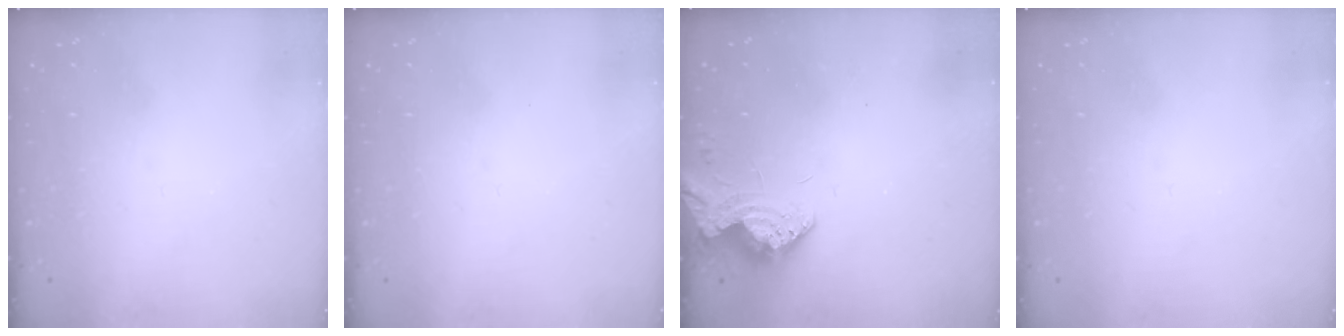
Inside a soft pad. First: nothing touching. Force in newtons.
{"total": 0.0}
{"total": 9.0, "press": 9.0, "slide": 0.3}
{"total": 0.0}